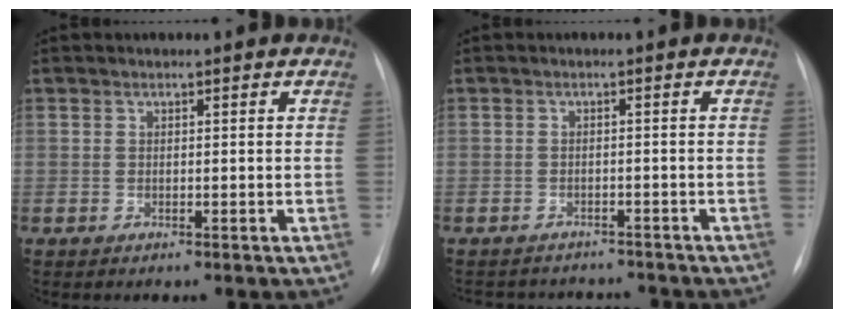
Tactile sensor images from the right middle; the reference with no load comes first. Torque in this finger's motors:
{"motor_torque": [-0.20, -0.39, -0.48, -0.18]}